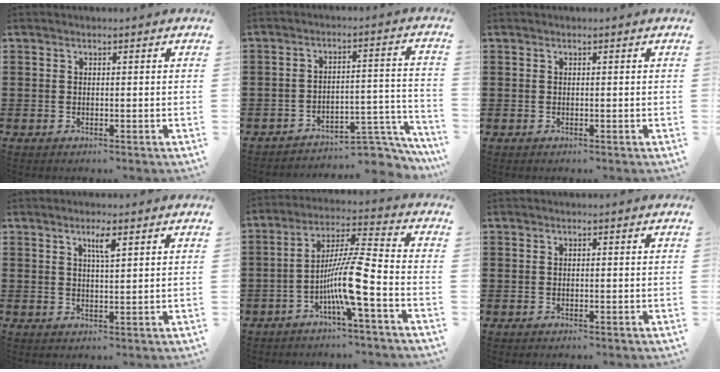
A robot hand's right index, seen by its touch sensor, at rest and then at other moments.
{"total": 5.4, "force": [-4.9, 1.1, 2.0], "torque": [-0.030, 0.007, -0.096]}
{"total": 0.0}
{"total": 2.9, "force": [1.6, 0.4, 2.3], "torque": [-0.042, 0.000, 0.024]}
{"total": 9.8, "force": [-4.2, 0.3, 8.9], "torque": [-0.178, -0.007, -0.085]}
{"total": 0.0}